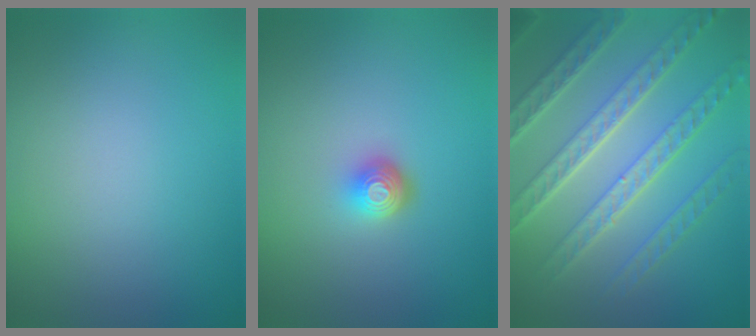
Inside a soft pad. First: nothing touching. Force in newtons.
{"total": 2.2, "press": 1.5, "slide": 1.6}
{"total": 7.8, "press": 5.7, "slide": 5.4}